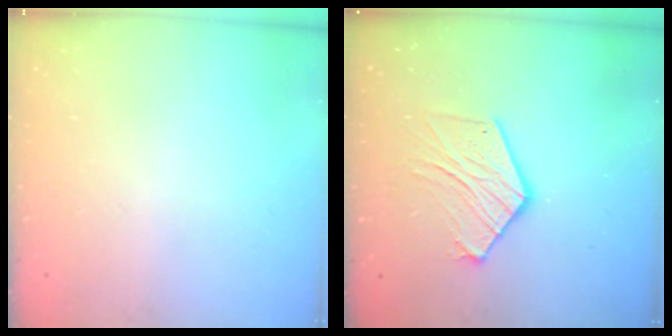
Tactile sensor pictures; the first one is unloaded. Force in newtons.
{"total": 11.4, "press": 11.4, "slide": 0.8}